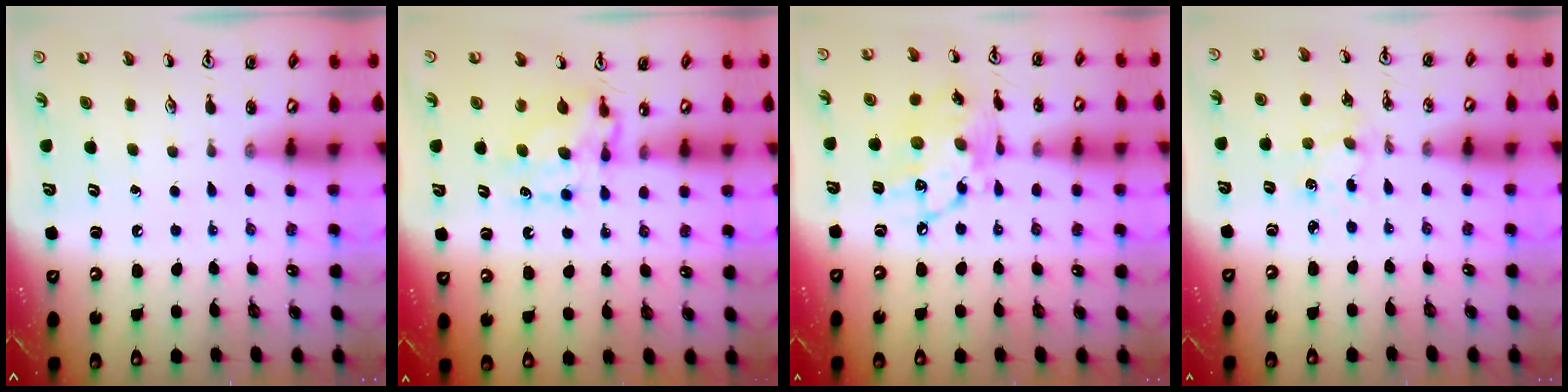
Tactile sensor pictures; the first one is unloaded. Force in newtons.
{"total": 6.8, "press": 6.8, "slide": 0.5}
{"total": 14.9, "press": 14.8, "slide": 1.4}
{"total": 2.7, "press": 2.6, "slide": 0.4}